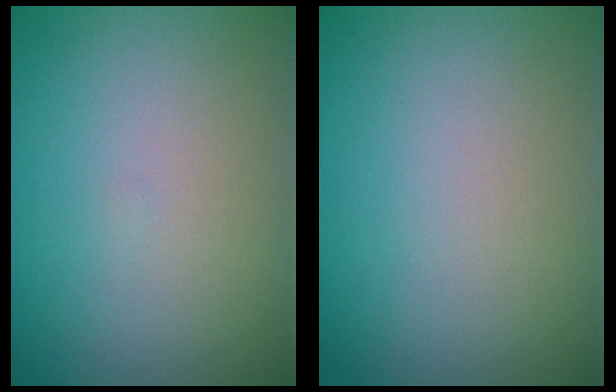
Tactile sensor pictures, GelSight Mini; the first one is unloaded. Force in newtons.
{"total": 0.0}